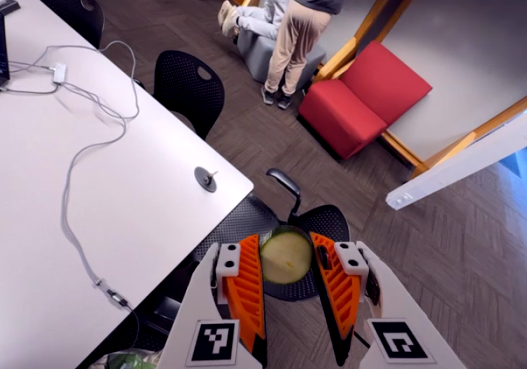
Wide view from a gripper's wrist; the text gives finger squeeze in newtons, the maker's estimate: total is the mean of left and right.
{"total": 9.3, "left": 10.1, "right": 8.5}